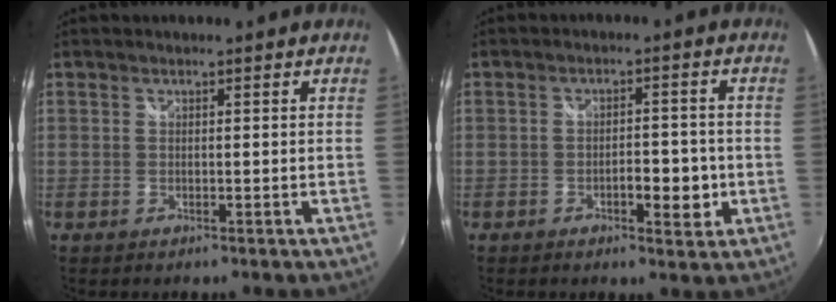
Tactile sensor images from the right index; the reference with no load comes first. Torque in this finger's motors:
{"motor_torque": [0.15, 0.14, 0.15, 0.02]}